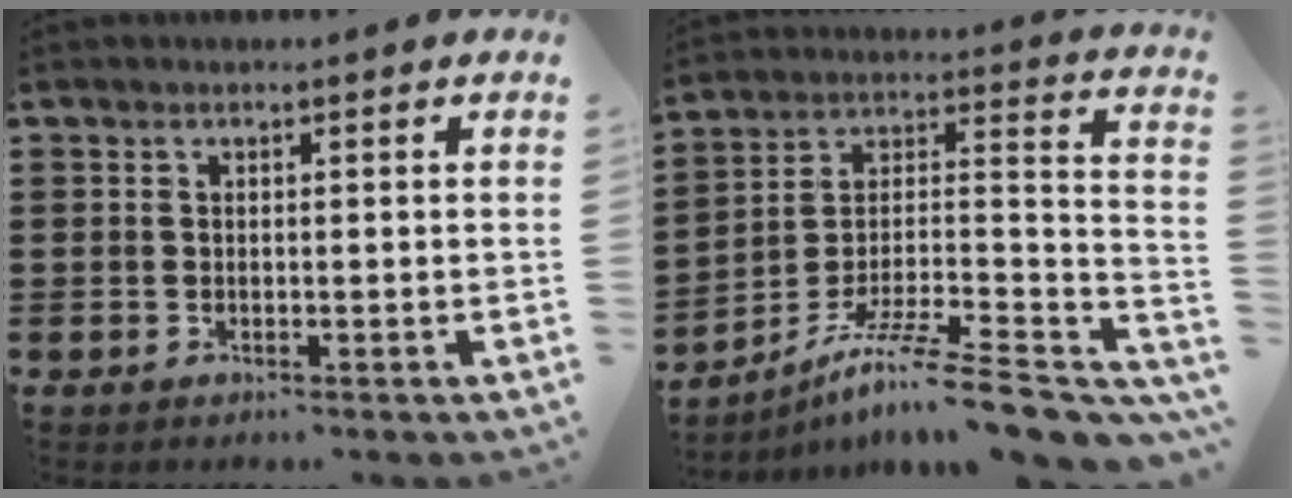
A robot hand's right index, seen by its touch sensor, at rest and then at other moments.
{"total": 11.6, "force": [-8.8, 1.5, 7.5], "torque": [-0.114, 0.016, -0.158]}